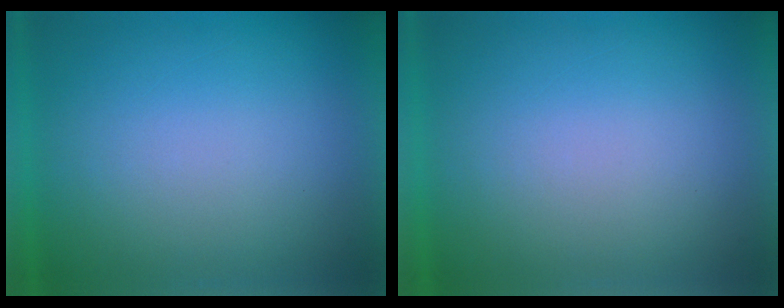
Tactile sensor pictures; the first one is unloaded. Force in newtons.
{"total": 1.2}